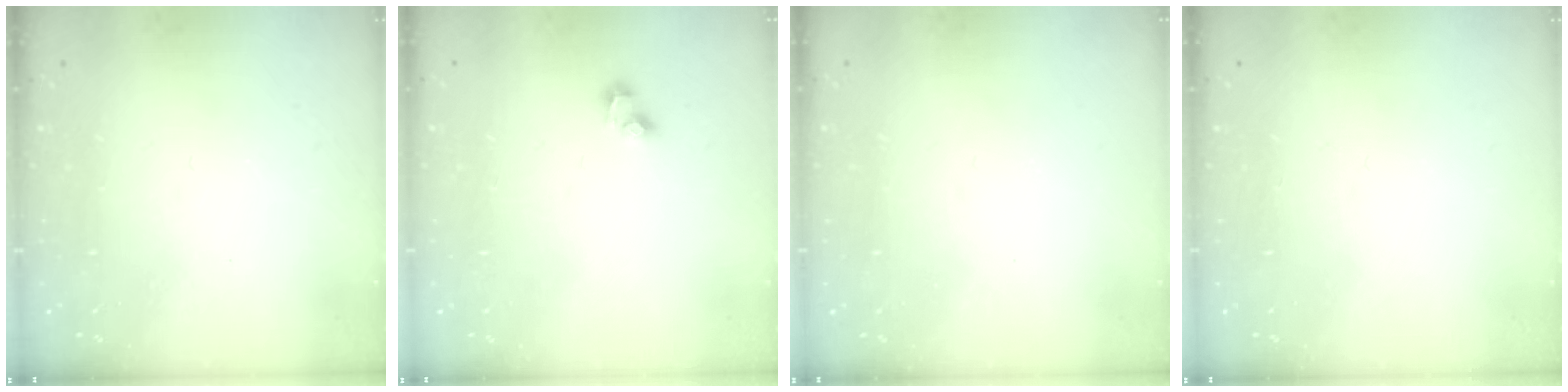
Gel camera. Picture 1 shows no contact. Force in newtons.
{"total": 2.7, "press": 2.5, "slide": 1.2}
{"total": 0.7, "press": 0.6, "slide": 0.4}
{"total": 0.0}